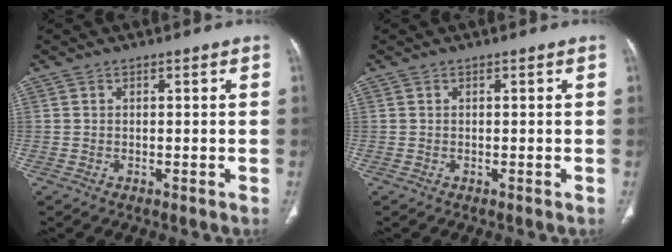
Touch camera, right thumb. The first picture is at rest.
{"total": 0.0}